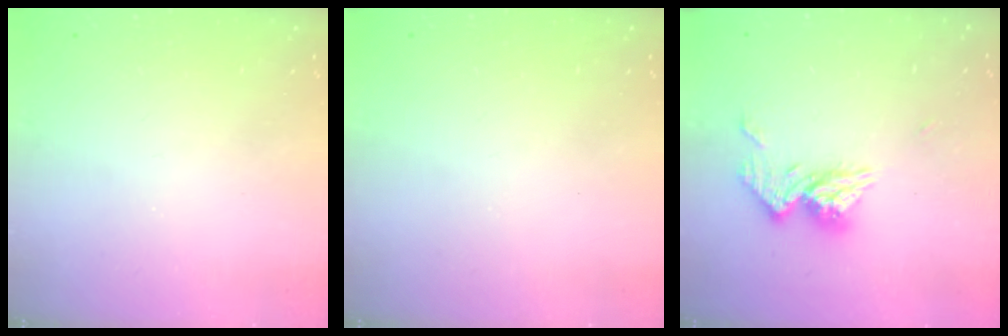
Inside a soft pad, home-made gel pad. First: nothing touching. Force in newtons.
{"total": 0.0}
{"total": 11.2, "press": 11.1, "slide": 1.0}